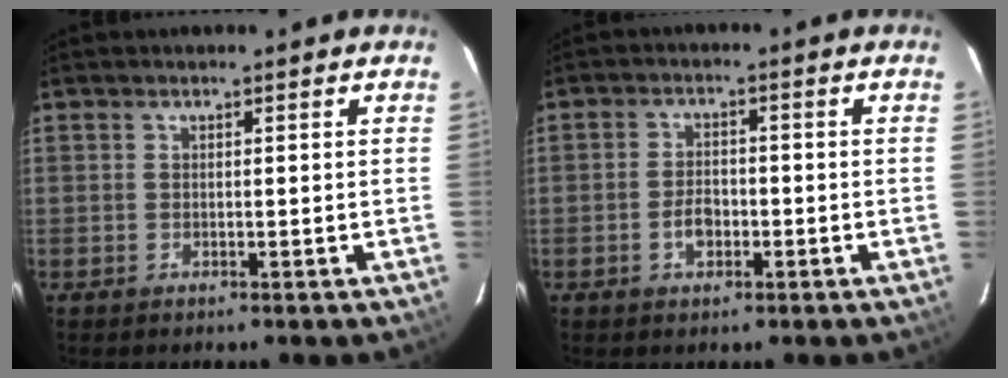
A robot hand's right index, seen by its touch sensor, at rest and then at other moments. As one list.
[{"total": 3.9, "force": [-1.6, 2.4, 2.6], "torque": [-0.053, 0.004, -0.025]}]